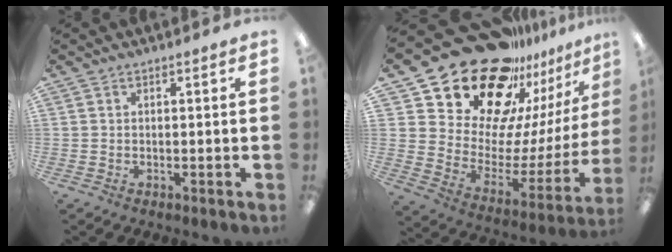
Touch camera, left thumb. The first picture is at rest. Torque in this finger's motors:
{"motor_torque": [2.07, 2.07, 1.38, -1.40, 0.21]}